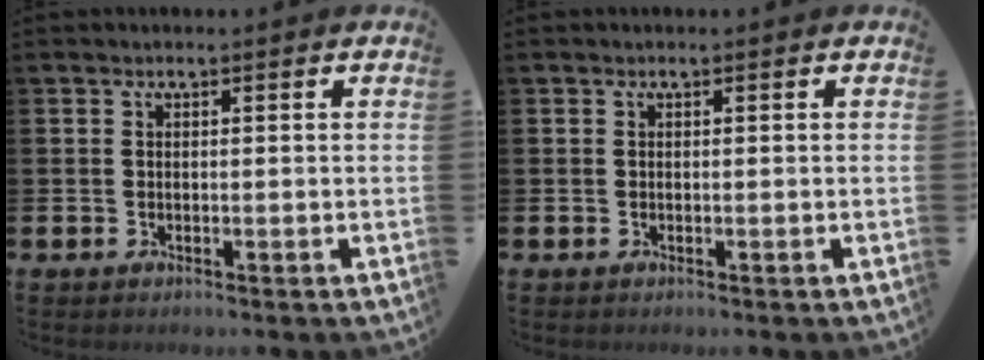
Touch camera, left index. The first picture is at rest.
{"total": 0.0}